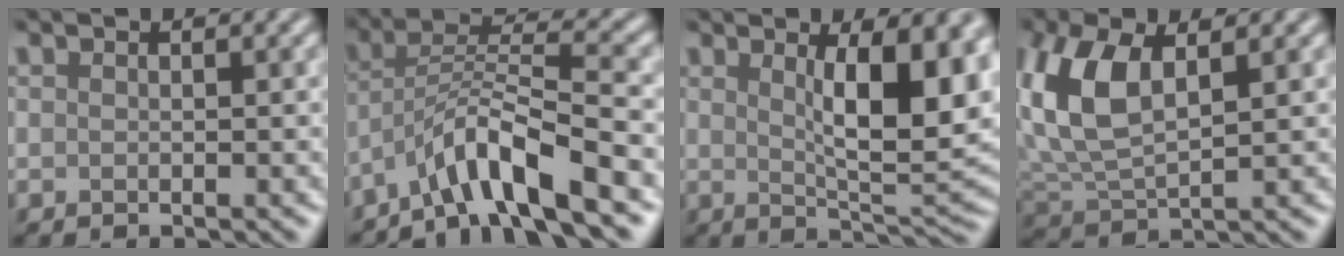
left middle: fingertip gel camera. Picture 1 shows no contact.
{"total": 7.2, "force": [-4.8, 1.1, 5.2], "torque": [-0.083, 0.019, -0.087]}
{"total": 9.2, "force": [2.1, 2.5, 8.5], "torque": [-0.115, -0.001, 0.044]}
{"total": 6.8, "force": [2.1, 3.3, 5.6], "torque": [-0.137, 0.011, 0.046]}